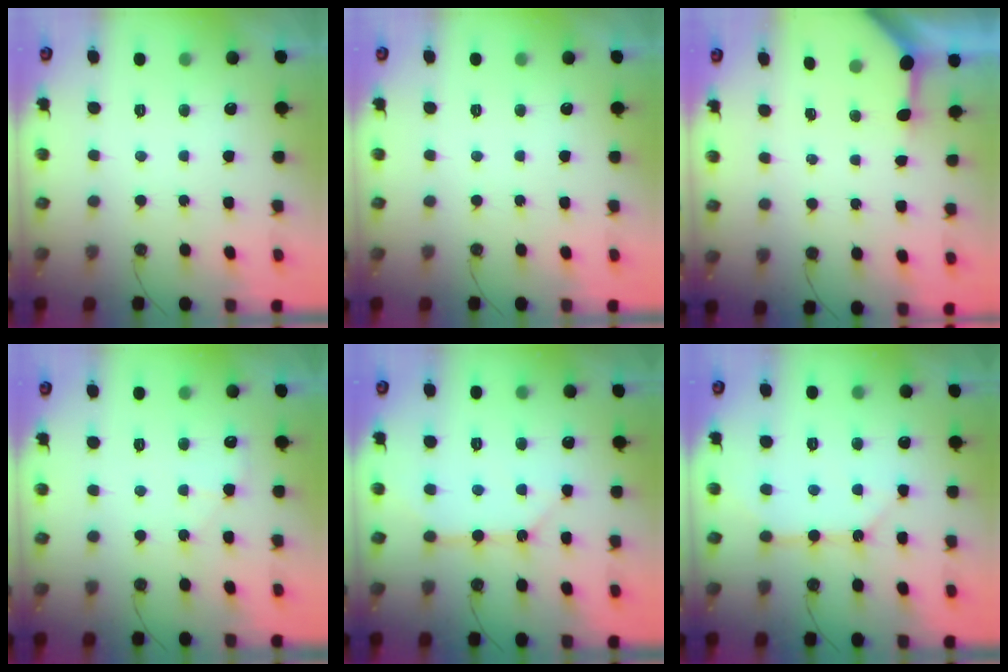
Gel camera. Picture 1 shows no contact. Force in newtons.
{"total": 0.0}
{"total": 3.3, "press": 3.3, "slide": 0.3}
{"total": 5.3, "press": 5.2, "slide": 0.7}
{"total": 9.3, "press": 9.3, "slide": 0.7}
{"total": 9.3, "press": 9.3, "slide": 0.7}